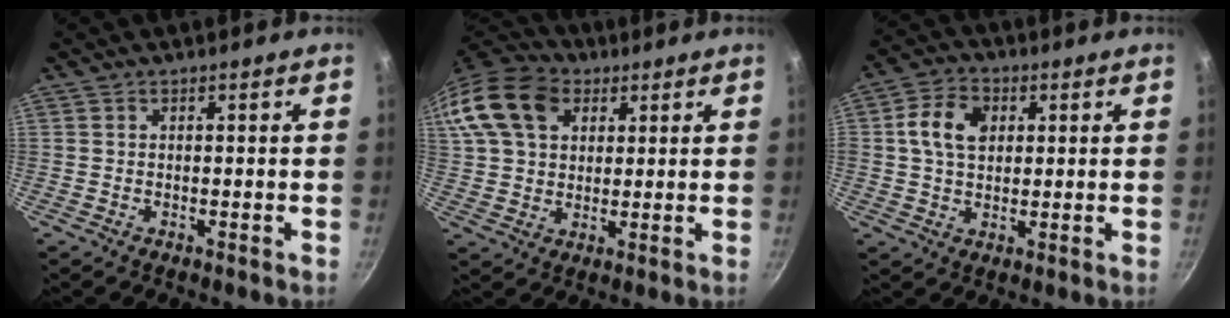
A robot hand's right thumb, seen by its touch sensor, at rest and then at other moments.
{"total": 18.9, "force": [7.1, 13.6, 11.0], "torque": [-0.227, 0.023, 0.121]}
{"total": 8.5, "force": [1.9, 6.1, 5.5], "torque": [-0.087, 0.008, 0.026]}